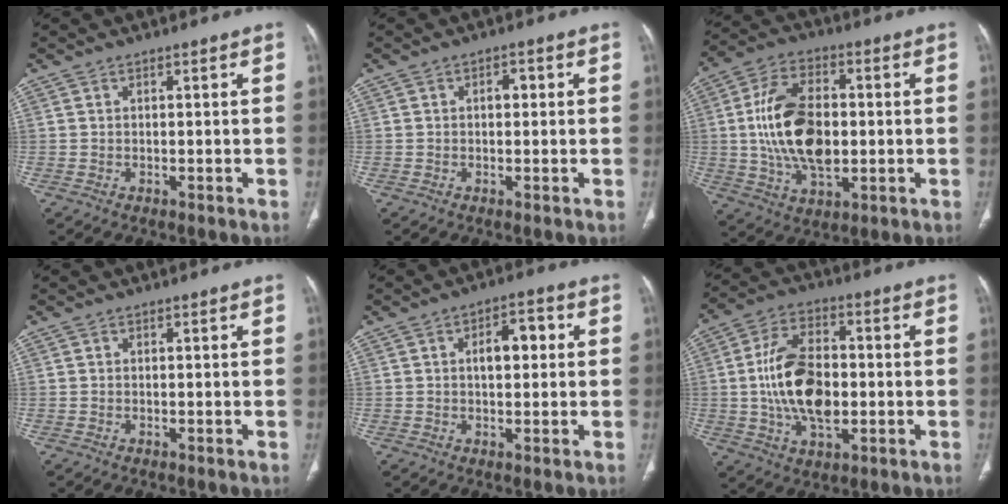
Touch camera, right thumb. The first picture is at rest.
{"total": 1.9, "force": [0.2, 1.2, 1.4], "torque": [-0.014, 0.007, 0.001]}
{"total": 17.0, "force": [0.0, 9.9, 13.8], "torque": [-0.246, 0.010, 0.004]}
{"total": 0.0}
{"total": 6.1, "force": [1.0, 3.3, 5.0], "torque": [-0.061, 0.015, 0.010]}
{"total": 15.5, "force": [-1.0, 9.0, 12.6], "torque": [-0.221, 0.013, -0.015]}